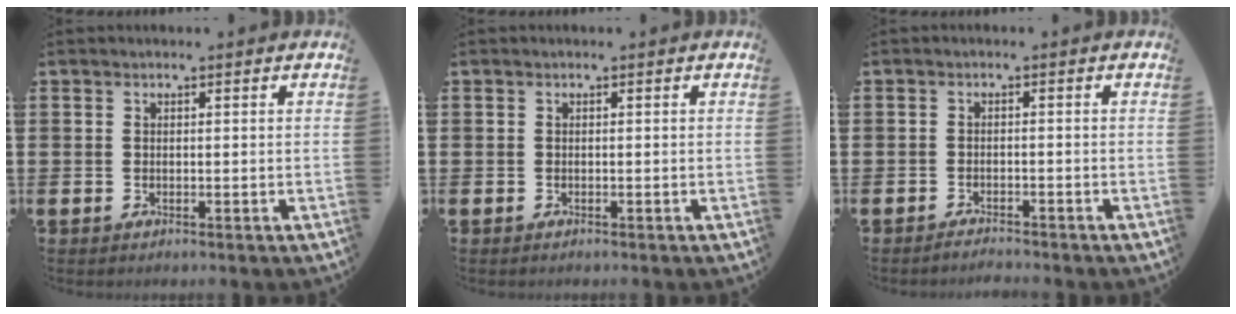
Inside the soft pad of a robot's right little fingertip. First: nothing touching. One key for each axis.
{"total": 0.0}
{"total": 1.4, "fx": -1.4, "fy": -0.1, "fz": 0.0, "tx": -0.004, "ty": 0.002, "tz": -0.029}